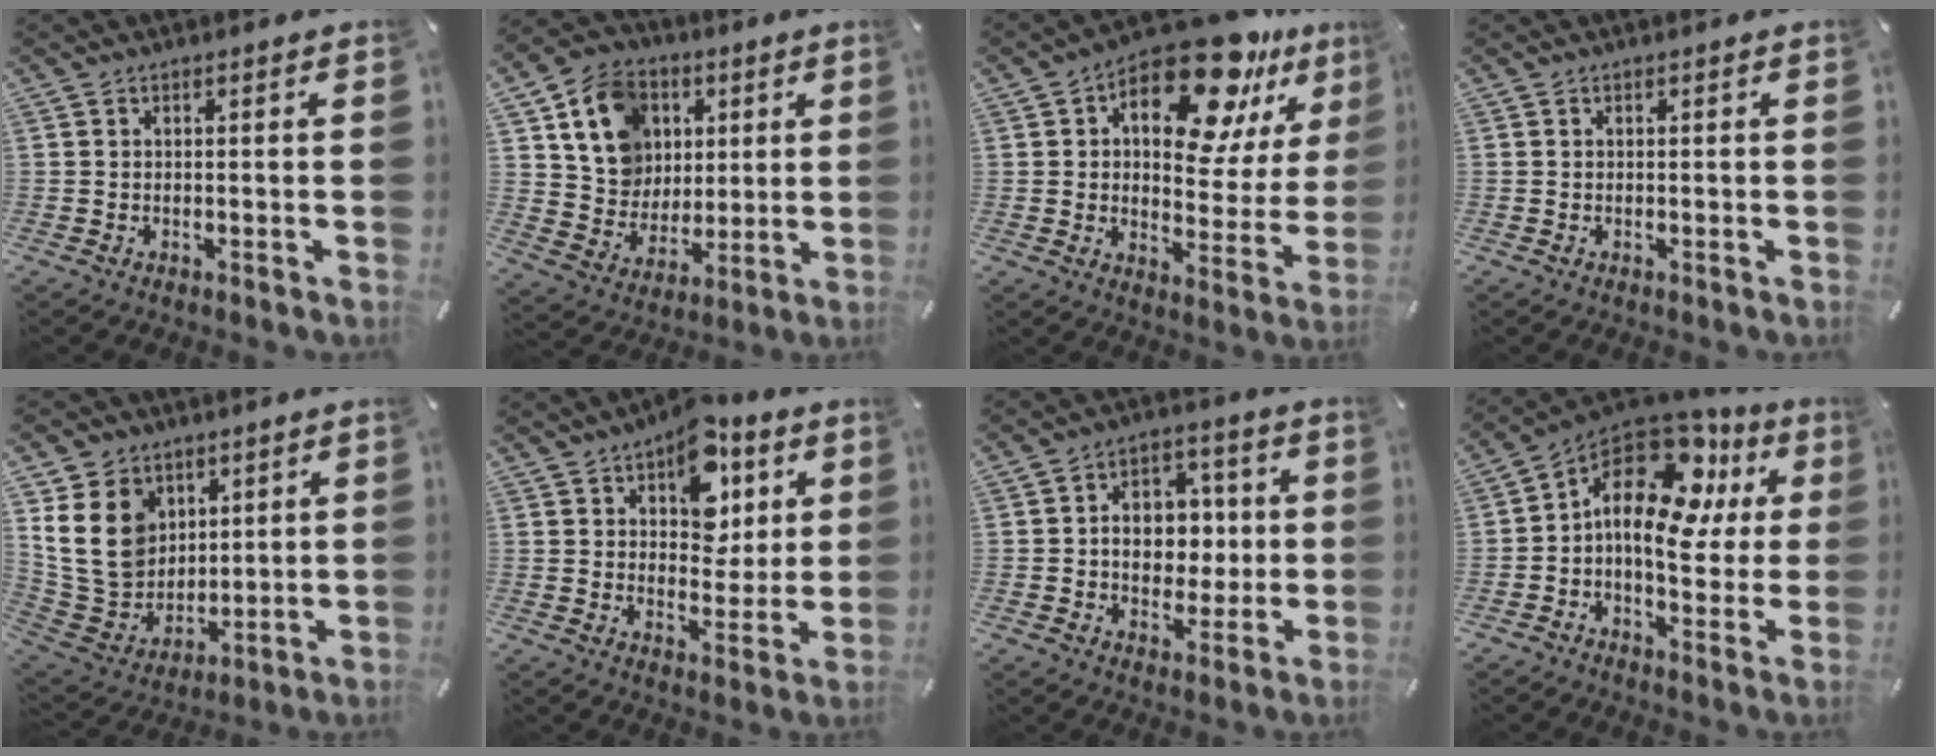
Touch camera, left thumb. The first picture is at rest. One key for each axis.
{"total": 14.4, "fx": 5.0, "fy": 12.7, "fz": 4.8, "tx": -0.087, "ty": -0.014, "tz": 0.102}
{"total": 19.5, "fx": 12.4, "fy": 8.9, "fz": 12.0, "tx": -0.173, "ty": -0.084, "tz": 0.205}
{"total": 0.0}
{"total": 15.0, "fx": 4.5, "fy": 12.6, "fz": 6.7, "tx": -0.155, "ty": -0.018, "tz": 0.092}
{"total": 12.5, "fx": 6.5, "fy": 8.4, "fz": 6.6, "tx": -0.084, "ty": -0.029, "tz": 0.112}
{"total": 9.9, "fx": -0.2, "fy": 8.1, "fz": 5.7, "tx": -0.076, "ty": 0.010, "tz": 0.000}
{"total": 17.6, "fx": 5.1, "fy": 11.0, "fz": 12.7, "tx": -0.206, "ty": -0.030, "tz": 0.084}